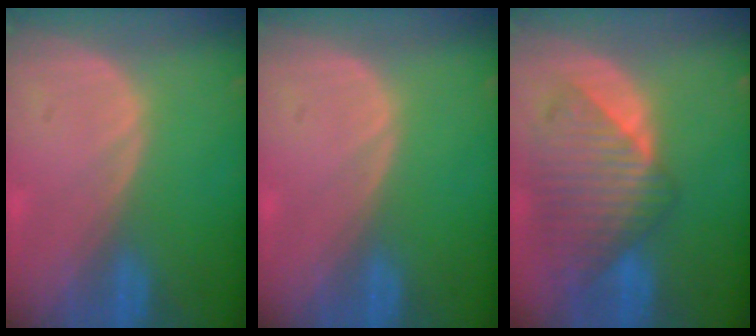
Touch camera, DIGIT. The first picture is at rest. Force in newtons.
{"total": 0.0}
{"total": 9.6, "press": 8.5, "slide": 4.5}